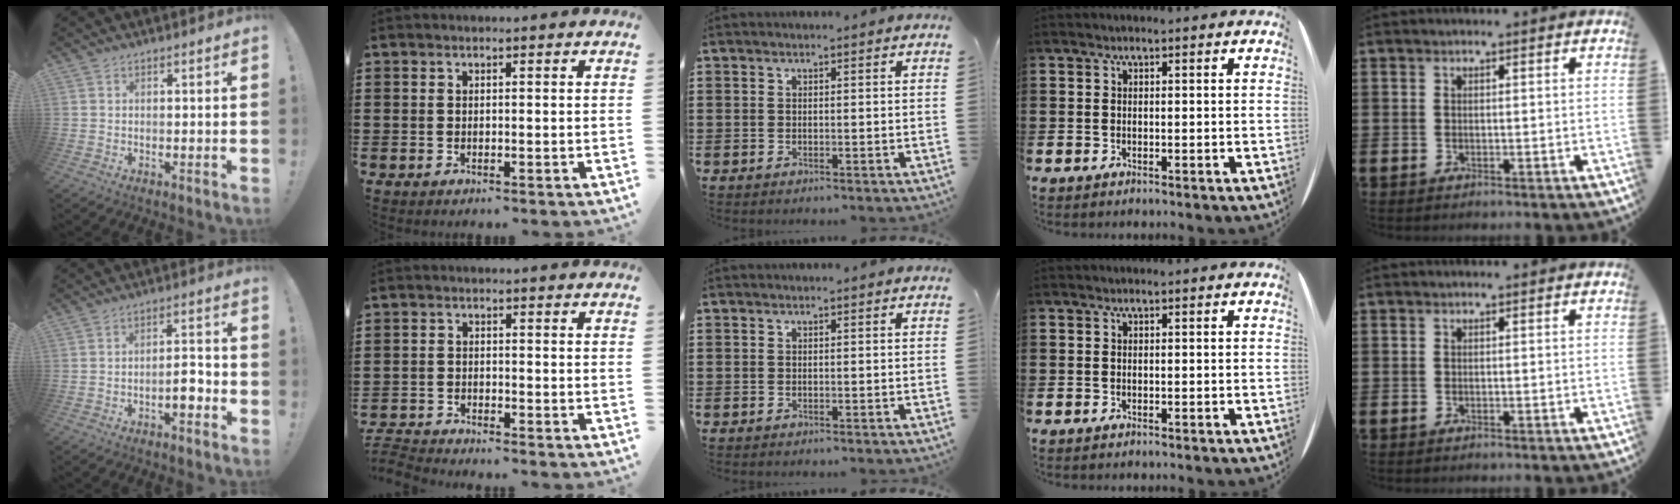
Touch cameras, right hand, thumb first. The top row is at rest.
{"thumb": {"total": 5.5, "force": [-2.6, 1.7, 4.5], "torque": [-0.061, 0.012, -0.044]}, "index": {"total": 2.7, "force": [-2.7, 0.0, -0.1], "torque": [-0.011, -0.003, -0.062]}}